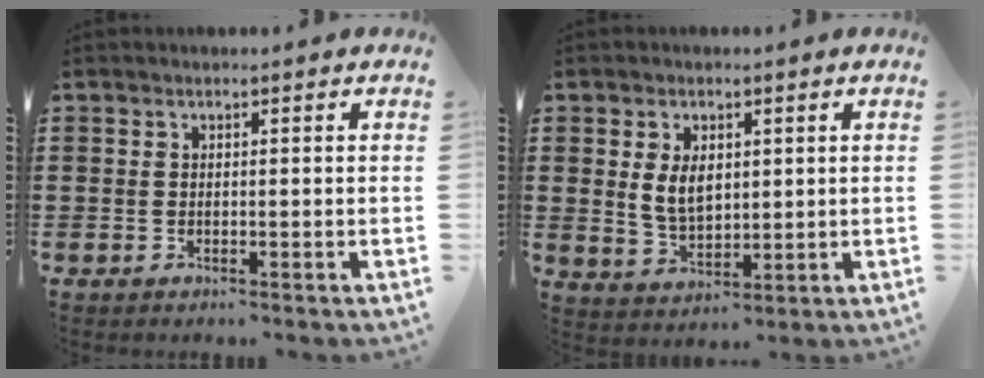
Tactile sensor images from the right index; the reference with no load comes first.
{"total": 5.1, "force": [1.2, 3.1, 3.8], "torque": [-0.074, 0.007, 0.019]}